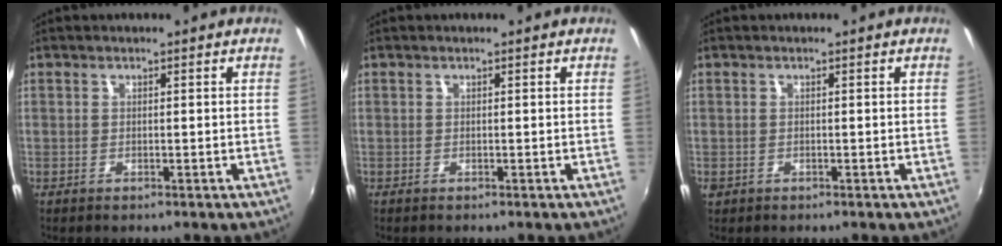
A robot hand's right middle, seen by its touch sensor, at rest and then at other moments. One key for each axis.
{"total": 0.0}
{"total": 1.1, "fx": -0.4, "fy": 0.9, "fz": 0.5, "tx": -0.012, "ty": -0.003, "tz": -0.005}